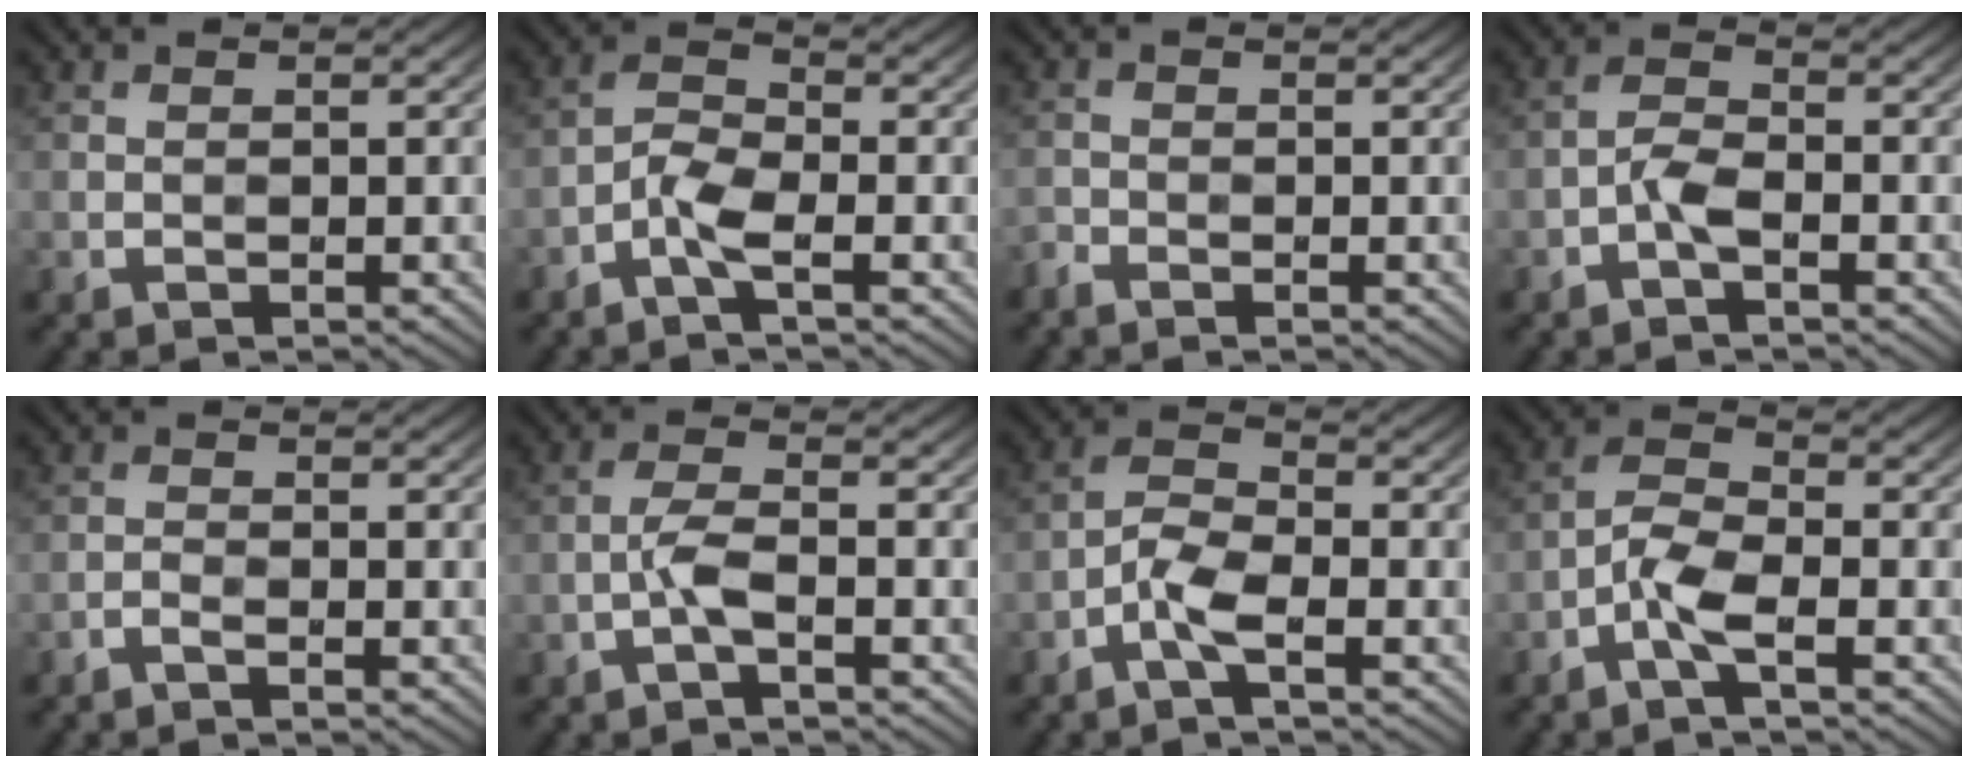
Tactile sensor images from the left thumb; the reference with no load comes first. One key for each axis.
{"total": 3.6, "fx": -2.0, "fy": 1.0, "fz": 2.8, "tx": -0.068, "ty": 0.004, "tz": -0.050}
{"total": 1.2, "fx": -1.1, "fy": 0.2, "fz": 0.2, "tx": -0.007, "ty": -0.009, "tz": -0.029}
{"total": 2.8, "fx": -1.3, "fy": 1.0, "fz": 2.2, "tx": -0.051, "ty": 0.005, "tz": -0.034}
{"total": 0.9, "fx": -0.8, "fy": 0.1, "fz": 0.5, "tx": -0.010, "ty": -0.001, "tz": -0.021}
{"total": 2.9, "fx": -1.2, "fy": 0.7, "fz": 2.6, "tx": -0.060, "ty": 0.008, "tz": -0.032}
{"total": 3.9, "fx": -2.2, "fy": 1.1, "fz": 3.1, "tx": -0.072, "ty": 0.004, "tz": -0.055}
{"total": 4.3, "fx": -2.2, "fy": 1.1, "fz": 3.4, "tx": -0.080, "ty": 0.005, "tz": -0.057}